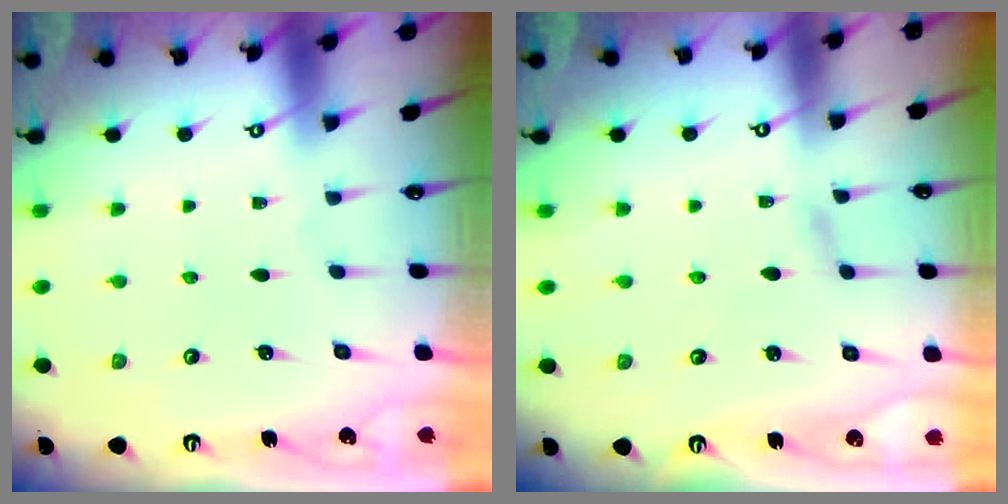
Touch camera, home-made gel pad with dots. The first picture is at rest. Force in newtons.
{"total": 3.1, "press": 3.1, "slide": 0.3}